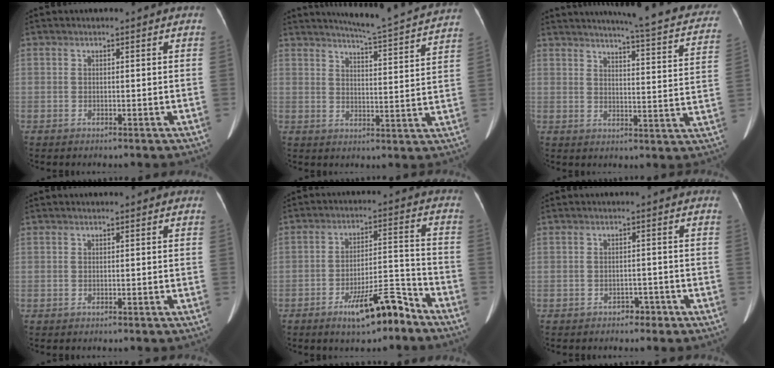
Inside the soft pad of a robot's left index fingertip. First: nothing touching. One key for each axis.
{"total": 15.2, "fx": 14.3, "fy": -0.9, "fz": 5.0, "tx": -0.086, "ty": -0.035, "tz": 0.176}
{"total": 22.2, "fx": 19.7, "fy": 2.1, "fz": 9.9, "tx": -0.124, "ty": -0.051, "tz": 0.219}
{"total": 0.0}
{"total": 9.6, "fx": -6.8, "fy": 2.0, "fz": 6.4, "tx": -0.102, "ty": 0.007, "tz": -0.109}
{"total": 2.0, "fx": -1.5, "fy": 1.1, "fz": 0.6, "tx": -0.007, "ty": 0.004, "tz": -0.020}